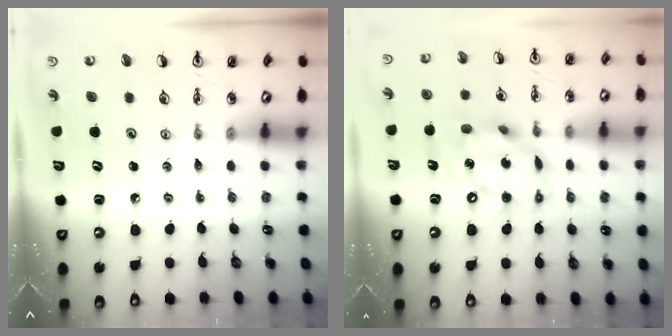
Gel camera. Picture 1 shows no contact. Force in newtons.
{"total": 13.4, "press": 13.4, "slide": 1.1}